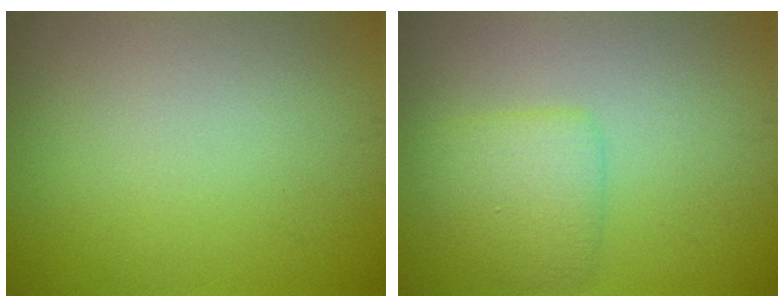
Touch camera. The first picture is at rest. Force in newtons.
{"total": 2.8, "press": 2.8, "slide": 0.2}